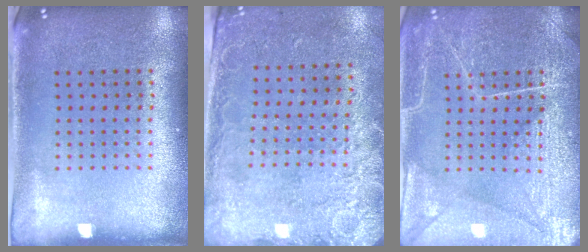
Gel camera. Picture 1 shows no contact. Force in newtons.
{"total": 2.6, "press": 2.1, "slide": 1.5}
{"total": 5.9, "press": 5.9, "slide": 0.7}